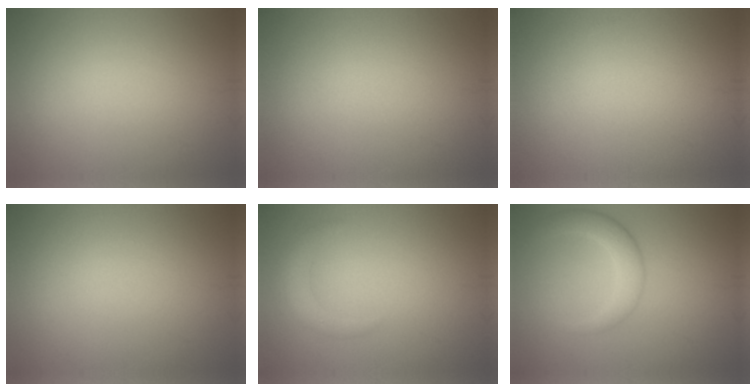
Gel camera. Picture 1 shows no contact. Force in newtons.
{"total": 0.0}
{"total": 0.0}
{"total": 0.0}
{"total": 1.9, "press": 1.9, "slide": 0.0}
{"total": 2.9, "press": 2.9, "slide": 0.2}